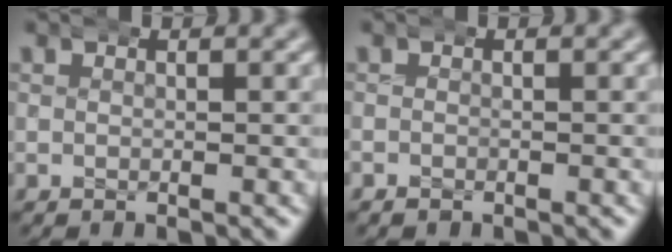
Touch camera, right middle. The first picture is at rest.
{"total": 0.6, "force": [-0.5, 0.3, 0.1], "torque": [0.005, 0.001, -0.010]}